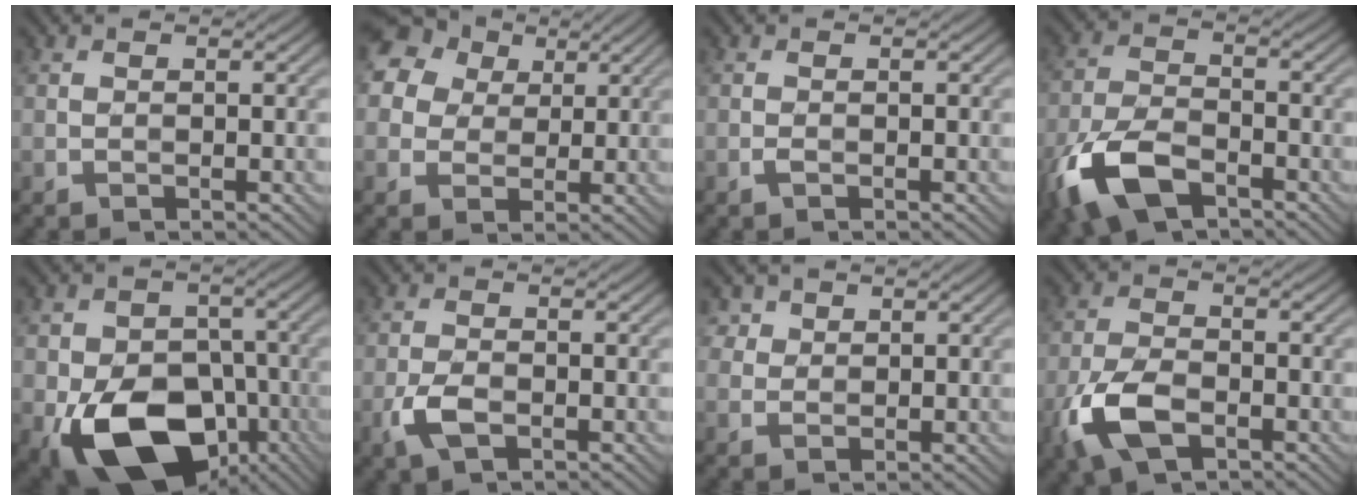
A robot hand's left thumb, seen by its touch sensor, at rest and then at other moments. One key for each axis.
{"total": 16.0, "fx": 7.6, "fy": 12.2, "fz": 6.9, "tx": -0.208, "ty": 0.041, "tz": 0.132}
{"total": 0.6, "fx": -0.3, "fy": 0.1, "fz": 0.5, "tx": -0.014, "ty": 0.004, "tz": -0.006}
{"total": 10.0, "fx": -5.9, "fy": 4.6, "fz": 6.7, "tx": -0.160, "ty": -0.013, "tz": -0.126}
{"total": 15.6, "fx": -6.6, "fy": 10.5, "fz": 9.4, "tx": -0.161, "ty": -0.033, "tz": -0.122}
{"total": 3.6, "fx": -1.5, "fy": 1.8, "fz": 2.8, "tx": -0.064, "ty": 0.001, "tz": -0.035}
{"total": 2.9, "fx": 1.9, "fy": 2.2, "fz": 0.5, "tx": -0.024, "ty": -0.004, "tz": 0.043}
{"total": 7.4, "fx": -3.4, "fy": 3.7, "fz": 5.4, "tx": -0.131, "ty": -0.003, "tz": -0.079}